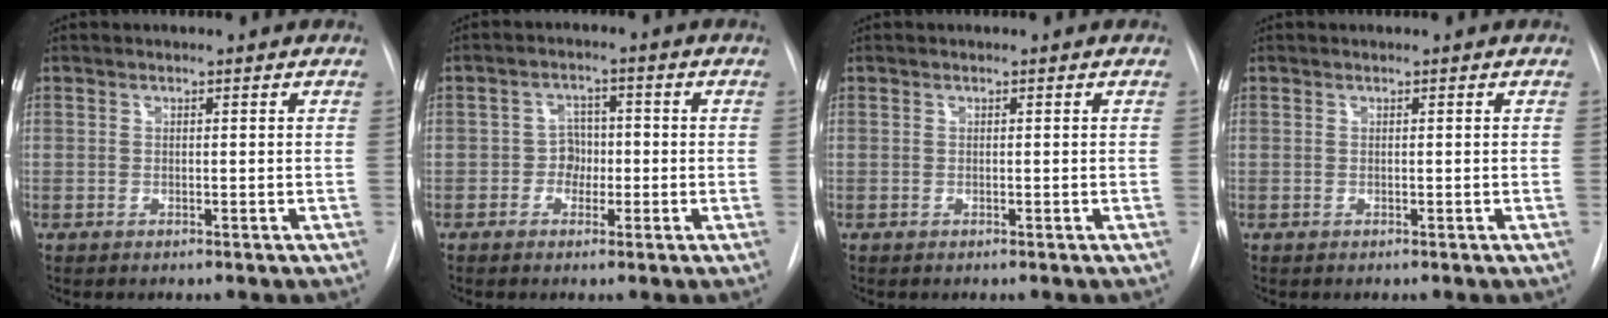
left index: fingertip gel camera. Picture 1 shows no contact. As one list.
[{"total": 3.3, "force": [-0.9, 2.7, 1.7], "torque": [-0.020, 0.011, -0.018]}, {"total": 0.0}, {"total": 0.0}]